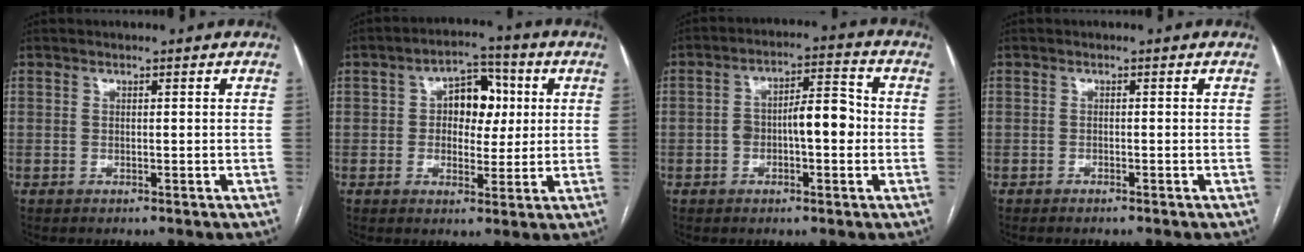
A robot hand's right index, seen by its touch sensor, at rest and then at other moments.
{"total": 7.6, "force": [1.2, 4.8, 5.8], "torque": [-0.080, 0.025, 0.019]}
{"total": 7.8, "force": [-0.9, 2.9, 7.2], "torque": [-0.122, 0.028, -0.014]}
{"total": 0.8, "force": [-0.7, 0.0, 0.3], "torque": [-0.011, -0.001, -0.010]}